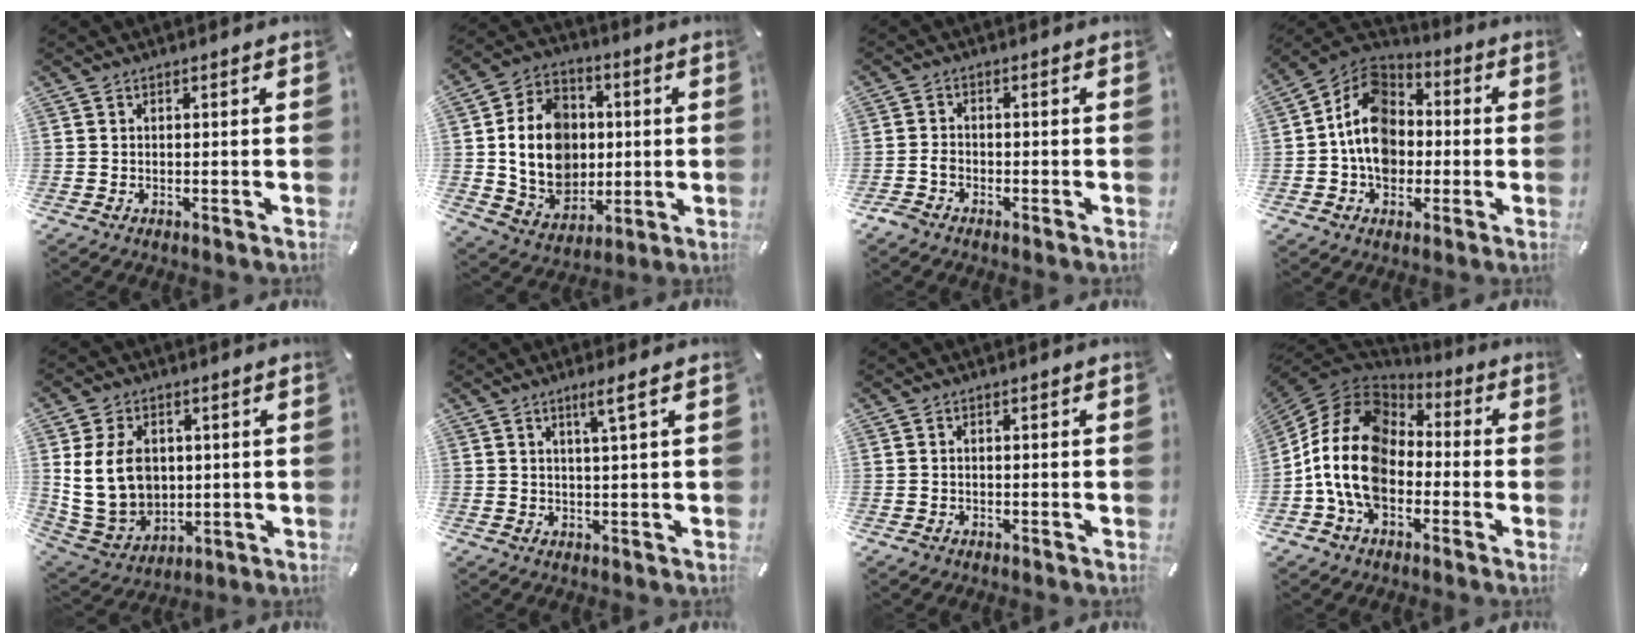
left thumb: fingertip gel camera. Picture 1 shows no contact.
{"total": 16.1, "force": [0.6, 13.7, 8.5], "torque": [-0.174, 0.004, 0.022]}
{"total": 2.8, "force": [-1.7, 2.0, 0.9], "torque": [-0.023, 0.008, -0.035]}
{"total": 12.7, "force": [-1.9, 10.5, 7.0], "torque": [-0.151, 0.014, -0.040]}
{"total": 13.0, "force": [2.6, 10.6, 7.0], "torque": [-0.148, -0.011, 0.053]}
{"total": 3.7, "force": [1.9, 0.0, 3.3], "torque": [-0.067, -0.002, 0.029]}
{"total": 1.0, "force": [-0.6, 0.8, 0.0], "torque": [-0.003, 0.004, -0.014]}
{"total": 17.0, "force": [-3.0, 12.8, 10.7], "torque": [-0.251, 0.016, -0.063]}